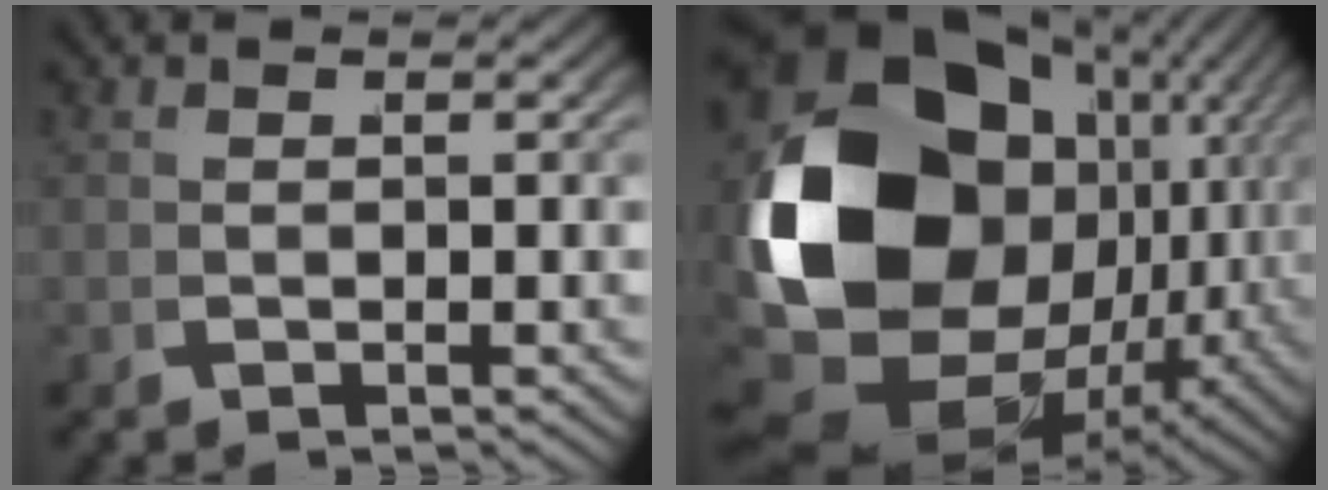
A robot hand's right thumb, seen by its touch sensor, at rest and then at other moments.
{"total": 25.8, "force": [-1.0, 17.3, 19.1], "torque": [-0.387, -0.069, 0.021]}